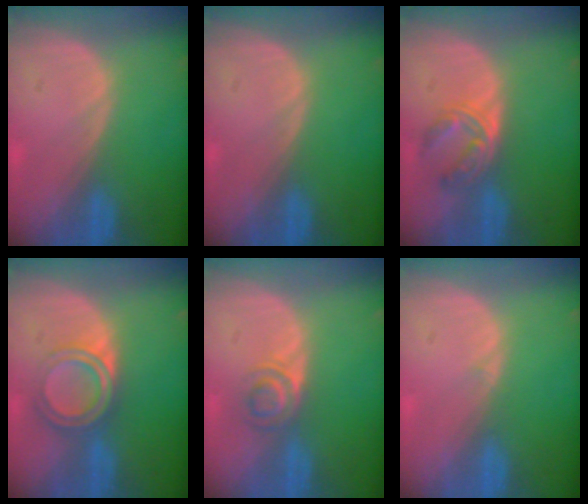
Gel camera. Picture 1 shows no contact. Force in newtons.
{"total": 0.0}
{"total": 5.6, "press": 4.7, "slide": 3.0}
{"total": 5.7, "press": 5.0, "slide": 2.8}
{"total": 3.5, "press": 3.4, "slide": 0.9}
{"total": 0.6, "press": 0.2, "slide": 0.5}